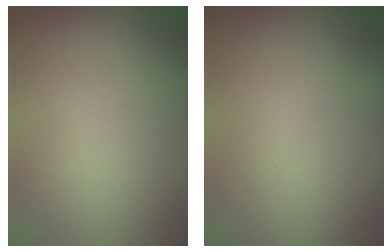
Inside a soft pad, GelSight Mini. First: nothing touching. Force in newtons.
{"total": 0.9, "press": 0.9, "slide": 0.1}